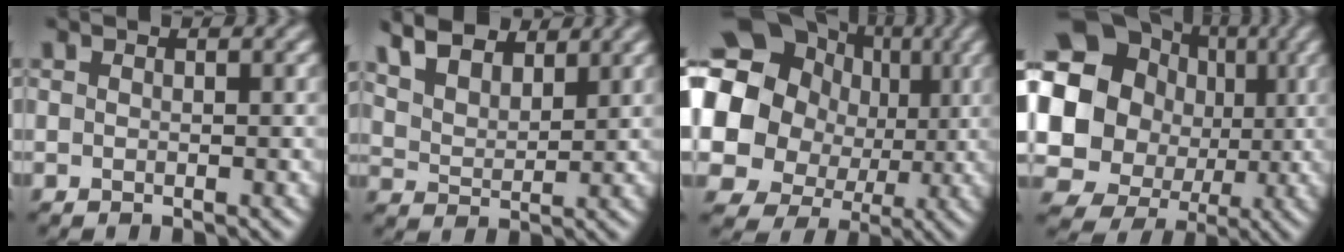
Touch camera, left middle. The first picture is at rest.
{"total": 7.2, "force": [5.7, 3.1, 3.1], "torque": [-0.086, 0.018, 0.094]}
{"total": 15.9, "force": [3.4, 13.8, 7.1], "torque": [-0.168, 0.020, 0.045]}
{"total": 13.5, "force": [2.2, 12.2, 5.5], "torque": [-0.147, 0.005, 0.030]}